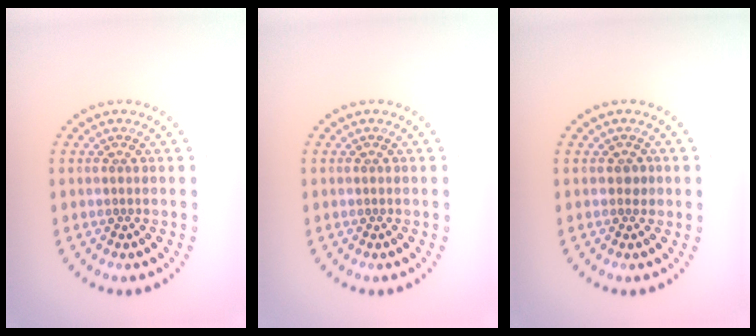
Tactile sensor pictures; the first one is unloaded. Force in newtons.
{"total": 0.0}
{"total": 0.9, "press": 0.8, "slide": 0.3}